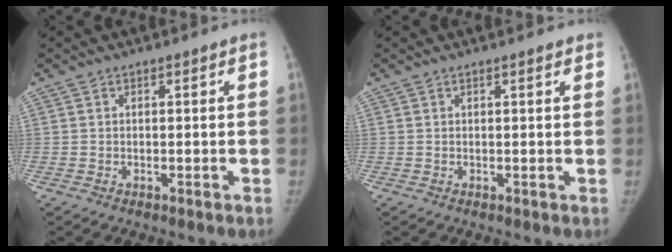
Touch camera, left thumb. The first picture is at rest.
{"total": 0.9, "force": [0.6, 0.2, 0.6], "torque": [-0.006, -0.001, 0.007]}